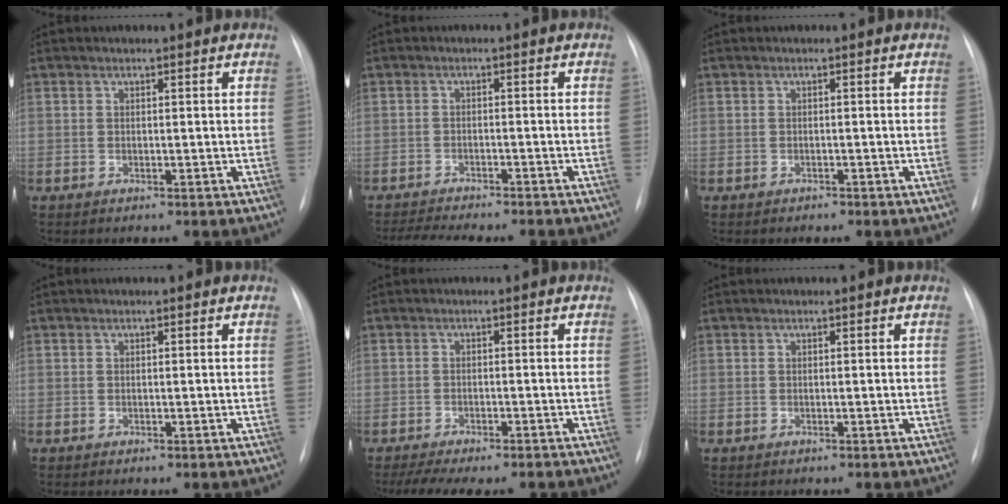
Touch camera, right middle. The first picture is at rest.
{"total": 11.3, "force": [-10.2, 1.7, 4.5], "torque": [-0.066, -0.008, -0.137]}
{"total": 0.5, "force": [-0.4, 0.2, 0.1], "torque": [-0.007, -0.001, -0.008]}
{"total": 0.0}
{"total": 10.2, "force": [-8.4, 3.1, 4.9], "torque": [-0.075, 0.000, -0.115]}
{"total": 0.0}